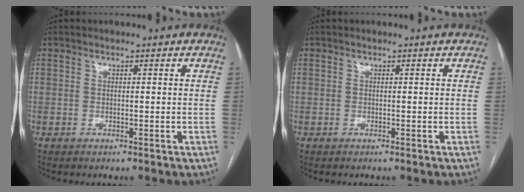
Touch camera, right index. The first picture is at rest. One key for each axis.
{"total": 0.0}